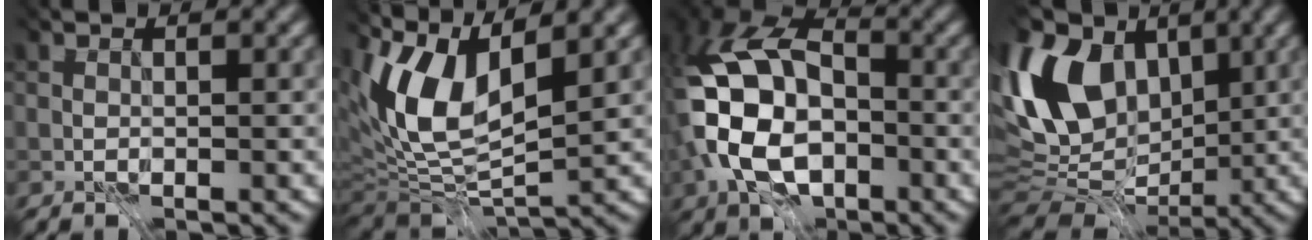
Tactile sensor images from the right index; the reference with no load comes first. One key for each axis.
{"total": 8.7, "fx": 1.5, "fy": 3.7, "fz": 7.8, "tx": -0.156, "ty": -0.004, "tz": 0.046}
{"total": 10.9, "fx": -3.8, "fy": 6.5, "fz": 7.9, "tx": -0.177, "ty": -0.013, "tz": -0.059}
{"total": 9.8, "fx": 1.7, "fy": 6.7, "fz": 6.9, "tx": -0.147, "ty": 0.010, "tz": 0.044}